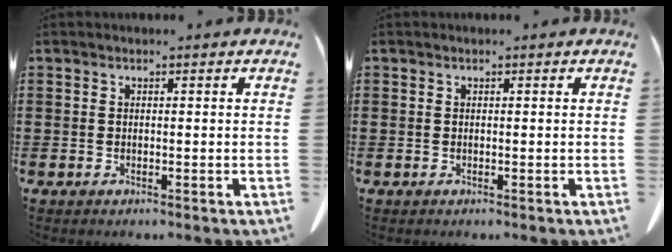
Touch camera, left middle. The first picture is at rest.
{"total": 0.0}